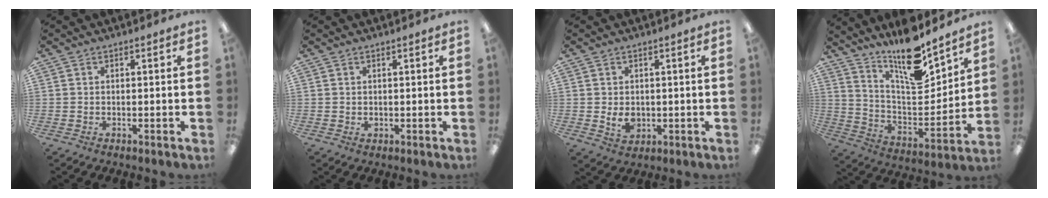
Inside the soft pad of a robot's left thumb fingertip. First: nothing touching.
{"total": 0.6, "force": [0.3, 0.4, 0.3], "torque": [-0.006, 0.002, 0.005]}
{"total": 4.0, "force": [0.0, 3.0, 2.7], "torque": [-0.038, -0.004, -0.002]}
{"total": 15.9, "force": [13.0, 4.1, 8.1], "torque": [-0.150, -0.104, 0.226]}